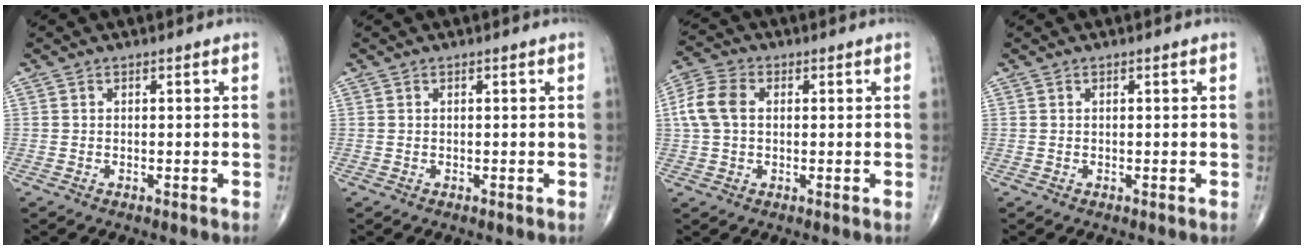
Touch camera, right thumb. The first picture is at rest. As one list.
[{"total": 0.0}, {"total": 7.2, "force": [0.9, 5.0, 5.1], "torque": [-0.117, 0.019, 0.013]}, {"total": 0.0}]